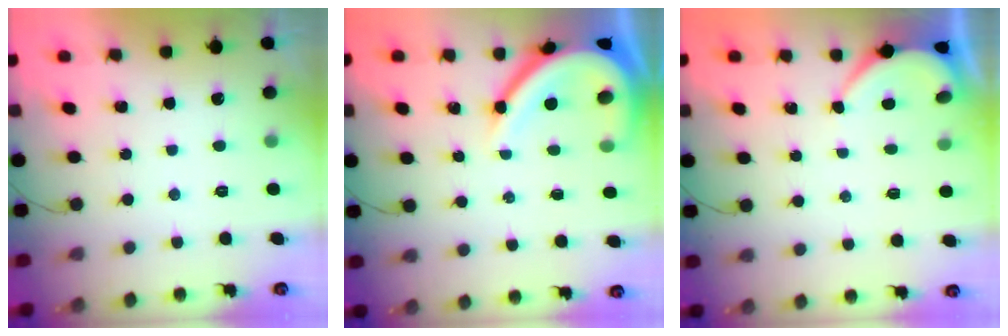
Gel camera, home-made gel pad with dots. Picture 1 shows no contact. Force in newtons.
{"total": 12.9, "press": 12.8, "slide": 1.6}
{"total": 2.2, "press": 2.2, "slide": 0.2}